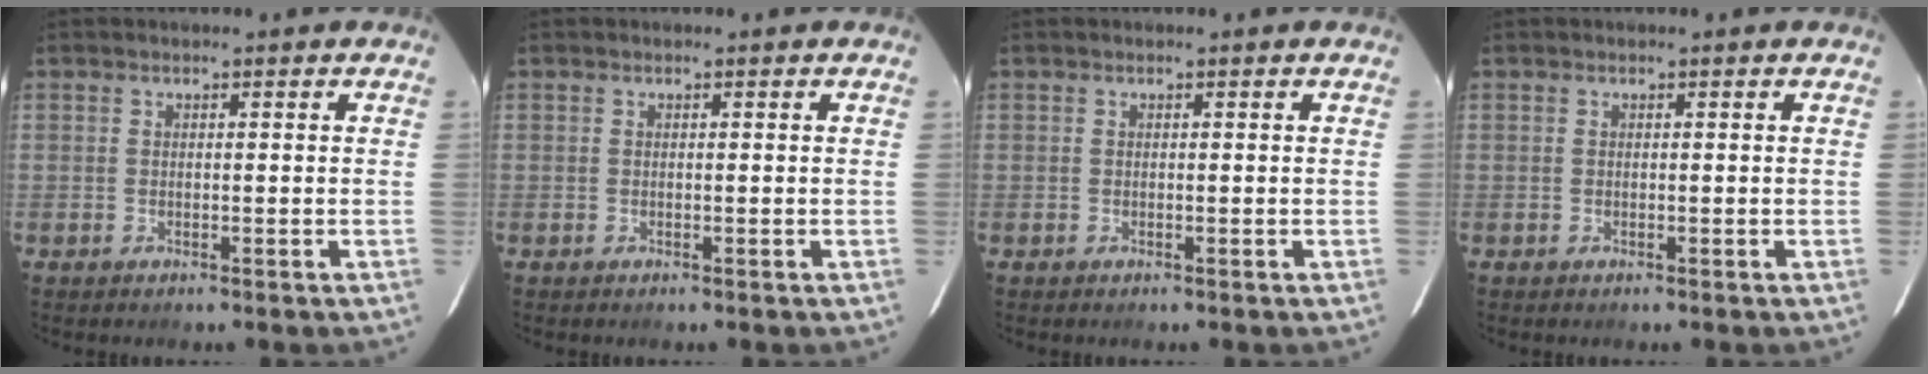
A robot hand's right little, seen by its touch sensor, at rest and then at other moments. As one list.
[{"total": 0.0}, {"total": 0.0}, {"total": 0.0}]